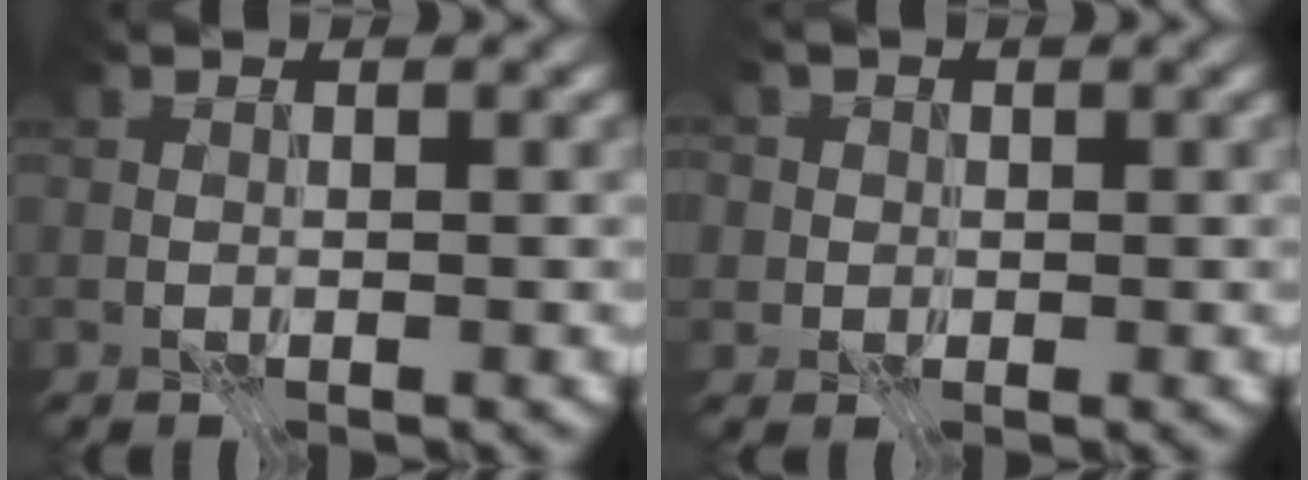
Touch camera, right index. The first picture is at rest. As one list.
[{"total": 3.0, "force": [1.0, 2.7, 0.8], "torque": [-0.001, 0.010, 0.005]}]